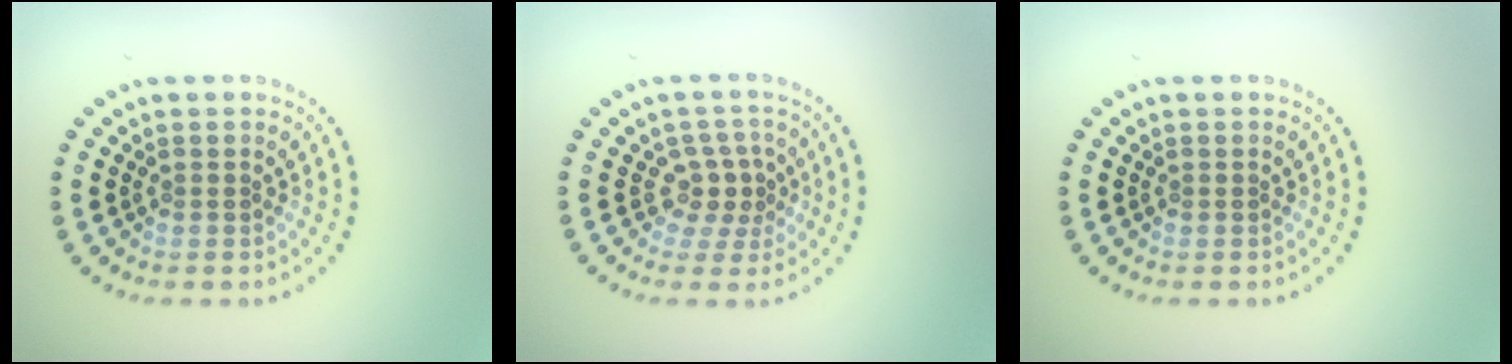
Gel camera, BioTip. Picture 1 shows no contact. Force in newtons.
{"total": 2.5, "press": 1.9, "slide": 1.7}
{"total": 0.0}